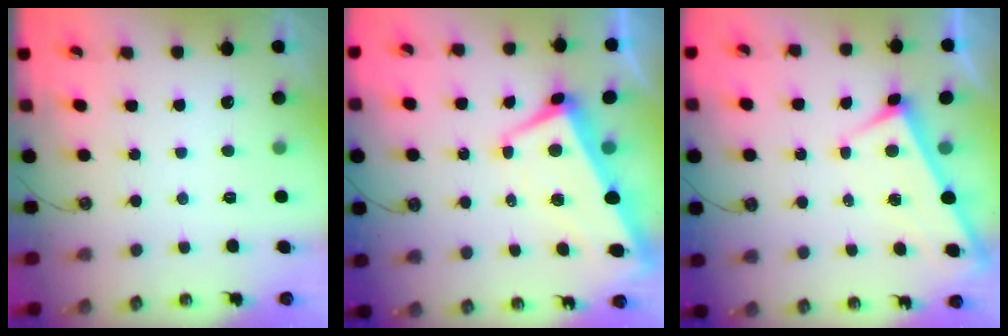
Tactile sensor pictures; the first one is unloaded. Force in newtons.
{"total": 1.6, "press": 1.0, "slide": 1.3}
{"total": 2.6, "press": 2.6, "slide": 0.2}